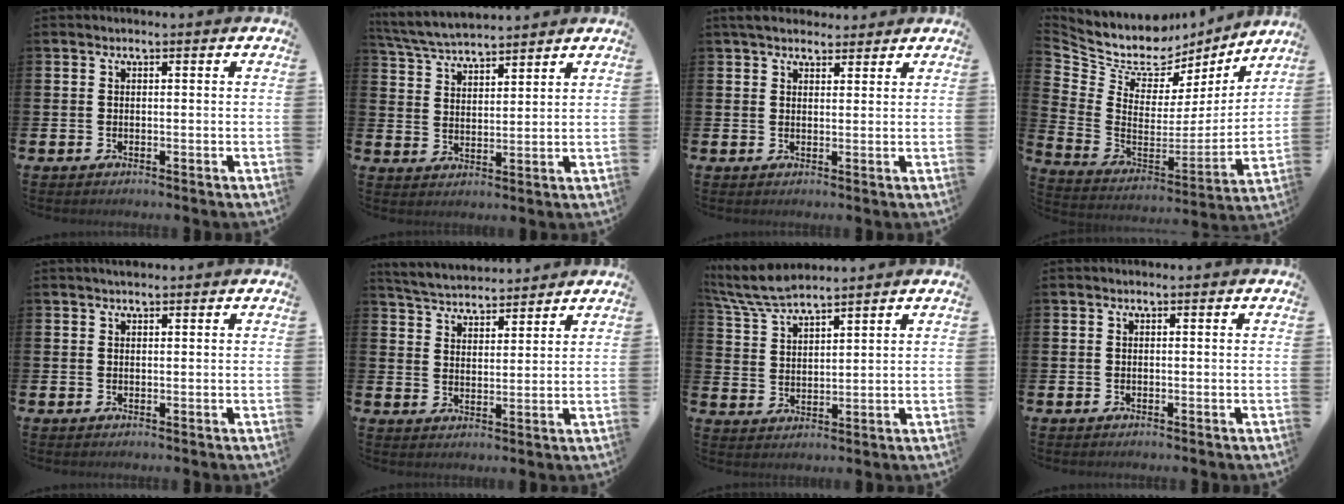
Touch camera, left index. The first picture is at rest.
{"total": 5.5, "force": [5.3, 0.7, 0.8], "torque": [-0.042, -0.025, 0.097]}
{"total": 4.1, "force": [3.7, 1.6, 0.9], "torque": [-0.017, -0.010, 0.067]}
{"total": 8.6, "force": [7.2, 4.3, 1.9], "torque": [-0.088, -0.051, 0.127]}
{"total": 1.2, "force": [1.1, 0.3, 0.2], "torque": [0.008, -0.001, 0.018]}
{"total": 4.7, "force": [4.6, 0.7, 0.1], "torque": [-0.023, -0.027, 0.083]}
{"total": 6.2, "force": [5.9, 0.5, 1.9], "torque": [-0.060, -0.021, 0.110]}
{"total": 0.0}